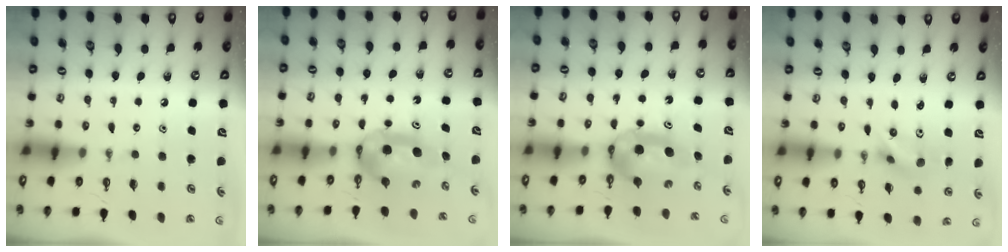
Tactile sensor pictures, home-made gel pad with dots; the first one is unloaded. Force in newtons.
{"total": 9.8, "press": 4.7, "slide": 8.5}
{"total": 8.4, "press": 5.6, "slide": 6.4}
{"total": 6.3, "press": 2.7, "slide": 5.7}